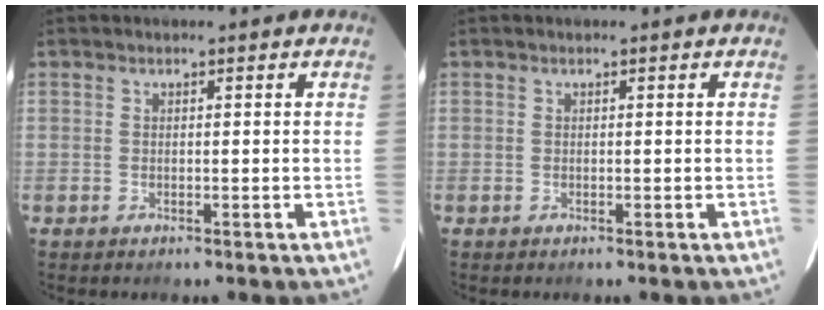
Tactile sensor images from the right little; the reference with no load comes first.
{"total": 0.0}